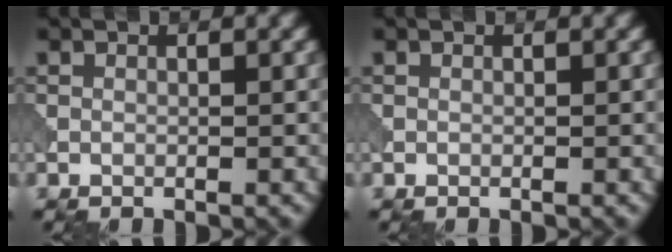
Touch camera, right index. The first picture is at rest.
{"total": 0.0}